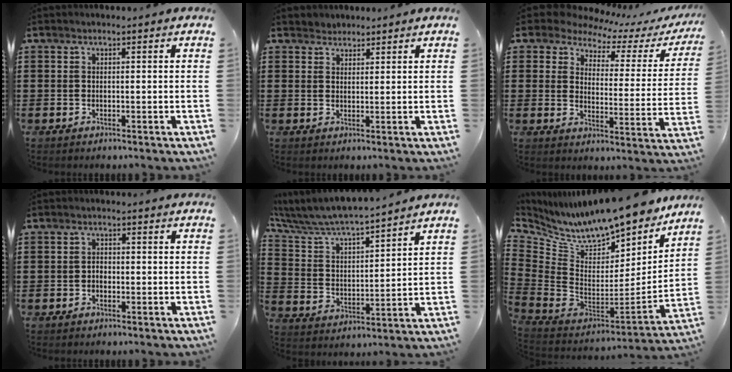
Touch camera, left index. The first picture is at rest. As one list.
[{"total": 1.6, "force": [1.4, 0.7, -0.4], "torque": [0.003, 0.005, 0.028]}, {"total": 5.4, "force": [4.8, 2.1, 1.2], "torque": [-0.049, -0.030, 0.081]}, {"total": 1.2, "force": [-0.5, 0.8, 0.8], "torque": [-0.016, 0.003, -0.010]}, {"total": 6.3, "force": [6.0, 0.5, 1.9], "torque": [-0.066, -0.039, 0.100]}, {"total": 10.2, "force": [9.4, 1.8, 3.5], "torque": [-0.111, -0.084, 0.162]}]